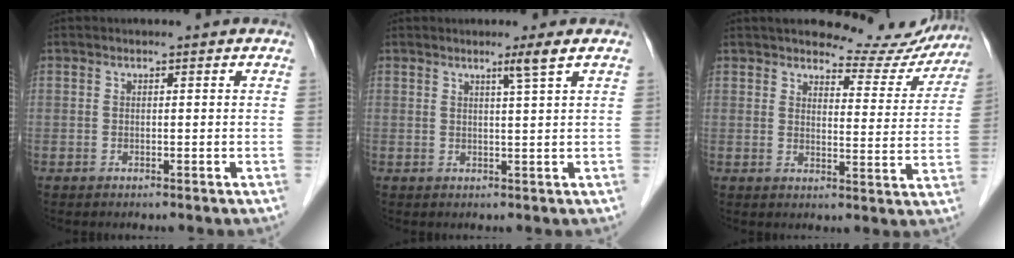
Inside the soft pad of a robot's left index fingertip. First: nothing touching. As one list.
[{"total": 2.2, "force": [1.3, -0.9, 1.5], "torque": [-0.036, -0.010, 0.029]}, {"total": 11.2, "force": [10.7, 2.8, 1.7], "torque": [-0.004, -0.021, 0.117]}]